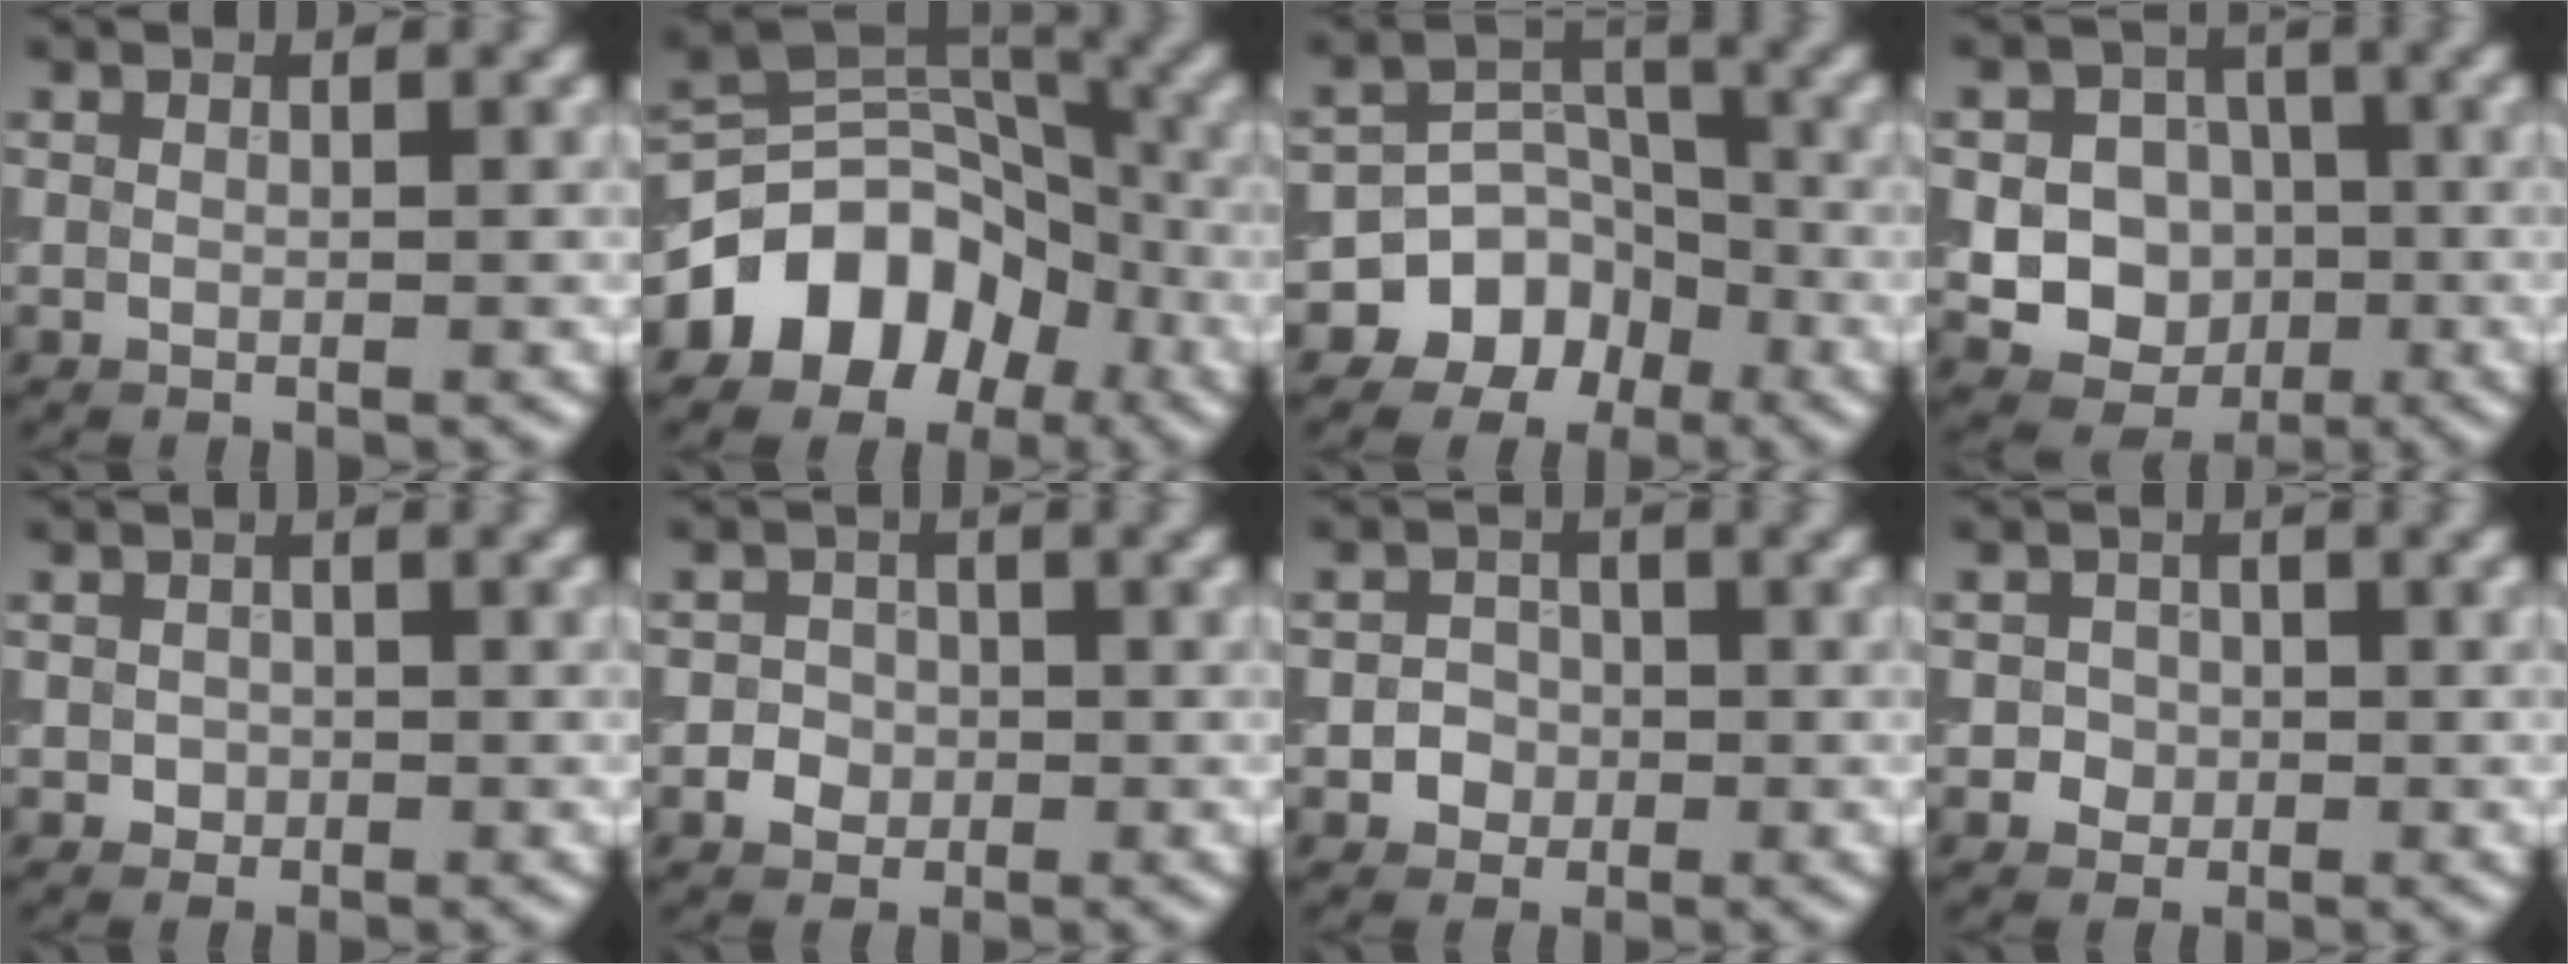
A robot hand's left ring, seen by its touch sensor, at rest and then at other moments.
{"total": 8.4, "force": [-4.0, 6.3, 3.9], "torque": [-0.038, 0.009, -0.081]}
{"total": 5.7, "force": [-3.2, 4.5, 1.7], "torque": [-0.007, 0.009, -0.058]}
{"total": 9.3, "force": [-1.1, 8.5, 3.5], "torque": [-0.047, 0.013, -0.043]}
{"total": 1.0, "force": [-0.2, 1.0, 0.3], "torque": [0.000, -0.003, -0.006]}
{"total": 2.1, "force": [-0.6, 1.9, 0.6], "torque": [0.012, -0.001, -0.017]}
{"total": 2.0, "force": [-0.6, 1.9, 0.6], "torque": [0.007, 0.001, -0.017]}
{"total": 1.6, "force": [-0.3, 1.5, 0.3], "torque": [0.017, -0.002, -0.008]}